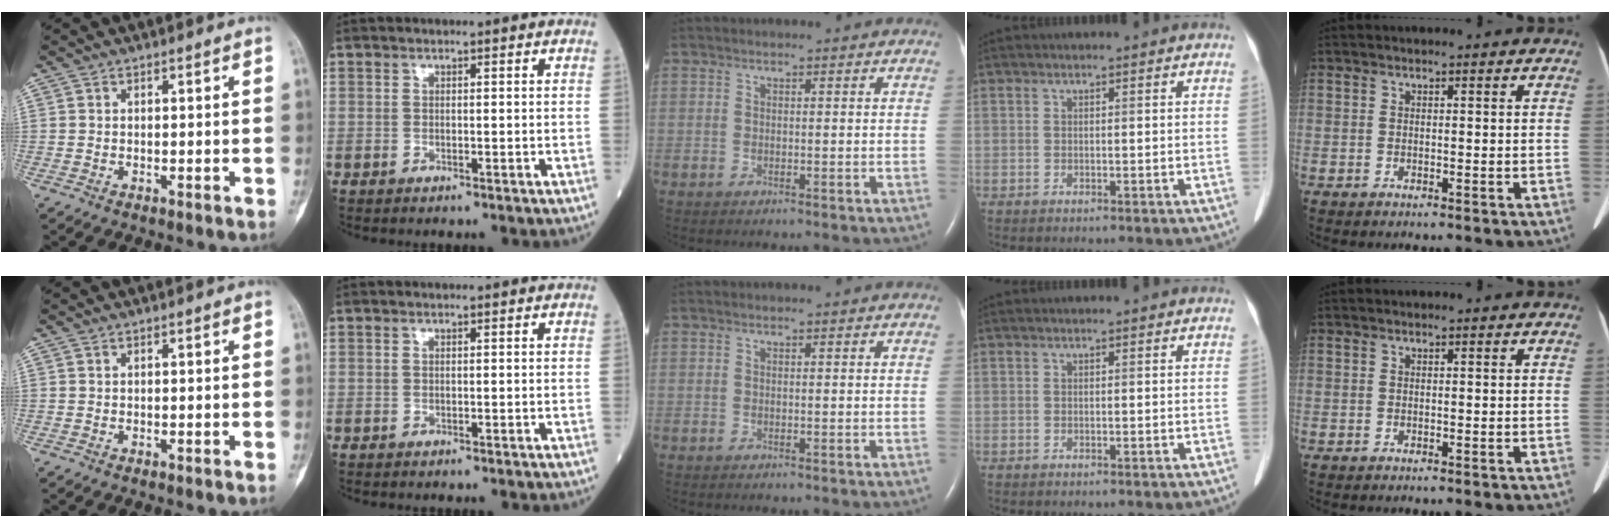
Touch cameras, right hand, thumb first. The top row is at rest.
{}